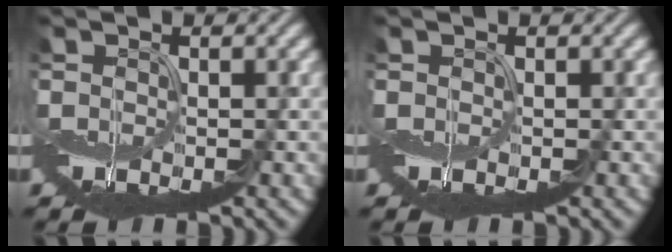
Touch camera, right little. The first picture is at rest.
{"total": 0.0}